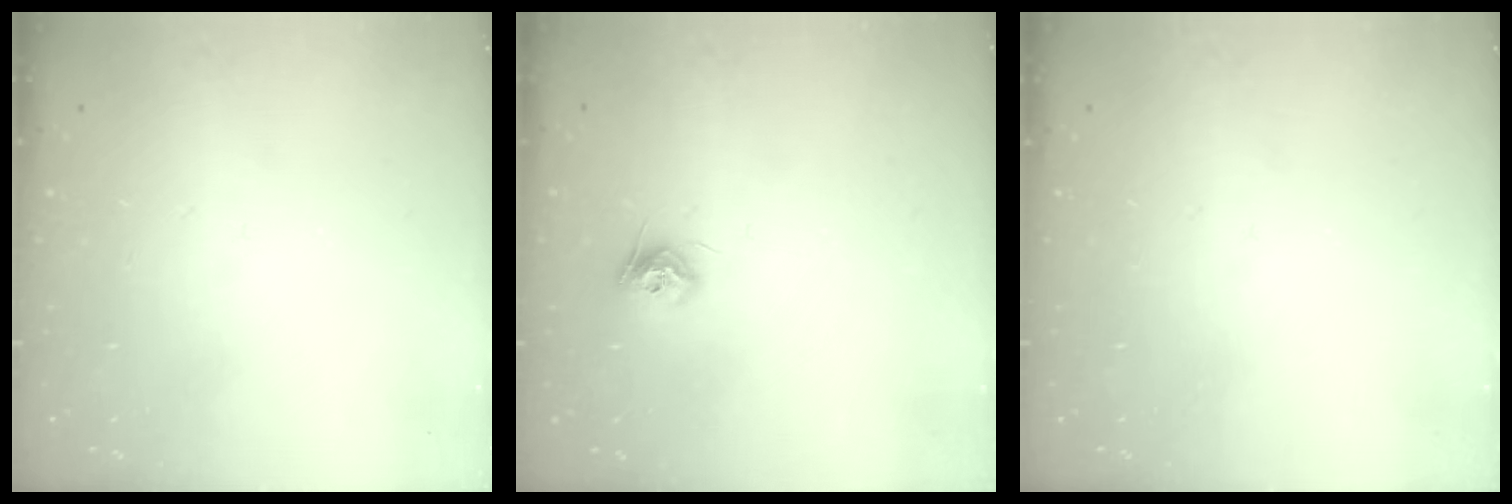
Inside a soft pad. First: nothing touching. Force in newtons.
{"total": 8.1, "press": 8.1, "slide": 0.2}
{"total": 0.0}